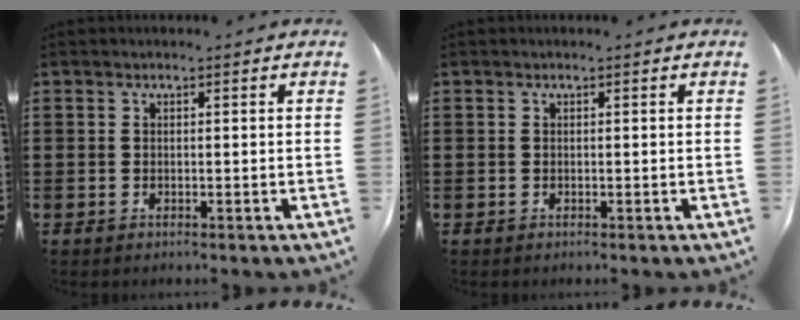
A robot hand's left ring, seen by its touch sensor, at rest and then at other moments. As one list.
[{"total": 0.0}]